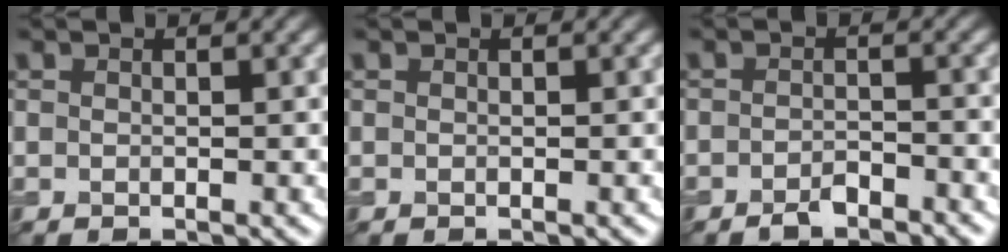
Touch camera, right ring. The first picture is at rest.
{"total": 0.0}
{"total": 2.0, "force": [-1.7, 0.6, 0.9], "torque": [-0.015, 0.003, -0.032]}